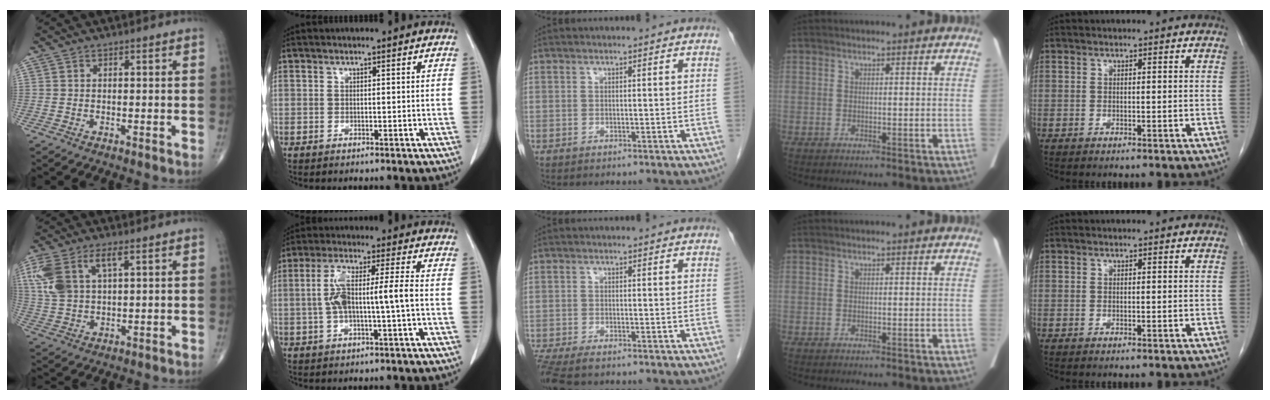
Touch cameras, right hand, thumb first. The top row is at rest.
{"thumb": {"total": 11.6, "force": [4.3, 5.8, 9.1], "torque": [-0.211, 0.007, 0.089]}, "index": {"total": 9.0, "force": [-0.6, 1.2, 8.9], "torque": [-0.176, 0.022, -0.012]}, "middle": {"total": 5.8, "force": [-4.6, 1.2, 3.2], "torque": [-0.057, -0.015, -0.080]}}